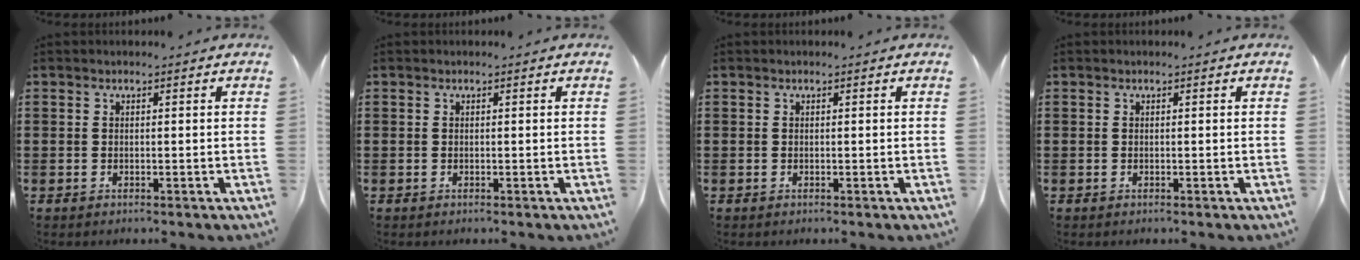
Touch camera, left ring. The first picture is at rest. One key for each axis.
{"total": 0.0}
{"total": 0.0}
{"total": 0.0}